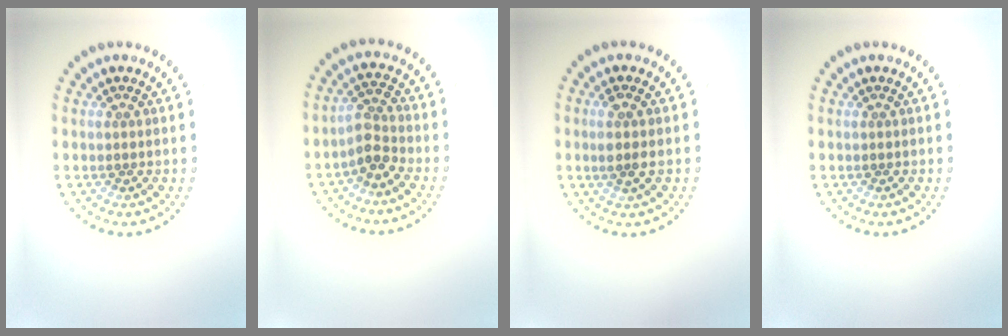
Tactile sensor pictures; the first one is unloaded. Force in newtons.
{"total": 2.5, "press": 1.9, "slide": 1.6}
{"total": 1.6, "press": 1.4, "slide": 0.7}
{"total": 0.0}